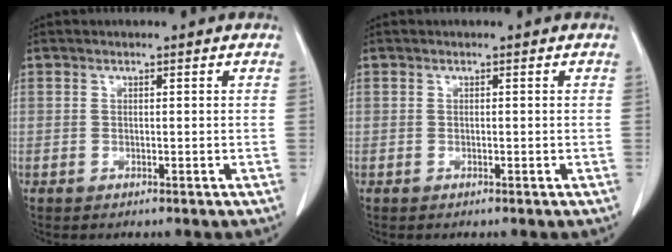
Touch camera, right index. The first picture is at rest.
{"total": 0.0}